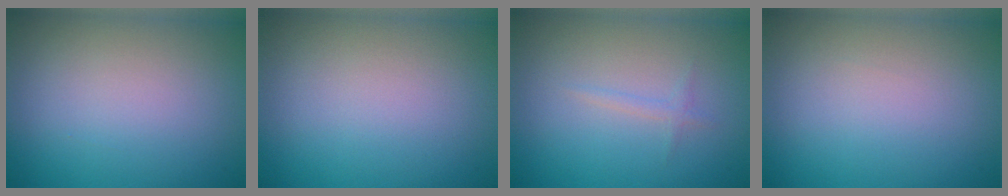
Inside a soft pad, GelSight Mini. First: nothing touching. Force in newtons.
{"total": 0.0}
{"total": 0.8, "press": 0.8, "slide": 0.0}
{"total": 0.0}